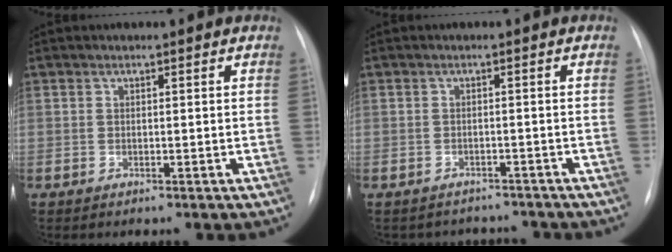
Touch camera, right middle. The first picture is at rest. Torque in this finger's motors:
{"motor_torque": [0.09, -0.20, 0.02, 0.00]}